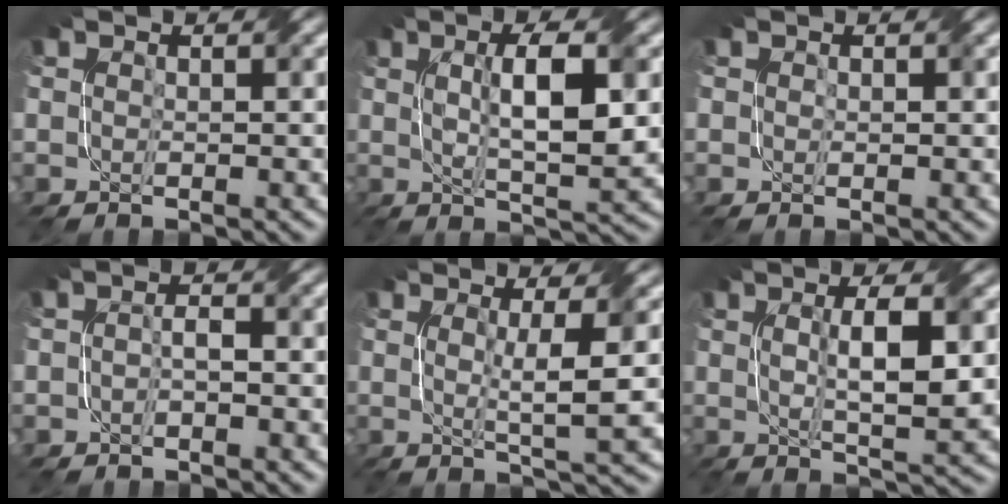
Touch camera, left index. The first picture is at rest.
{"total": 7.1, "force": [1.0, 1.7, 6.9], "torque": [-0.110, 0.005, 0.018]}
{"total": 0.7, "force": [0.2, 0.4, 0.5], "torque": [-0.010, 0.000, 0.005]}
{"total": 1.6, "force": [-0.7, 0.6, 1.3], "torque": [-0.026, 0.003, -0.015]}
{"total": 4.8, "force": [0.4, 0.5, 4.8], "torque": [-0.079, 0.003, 0.009]}
{"total": 6.1, "force": [0.7, 1.2, 5.9], "torque": [-0.095, 0.002, 0.015]}